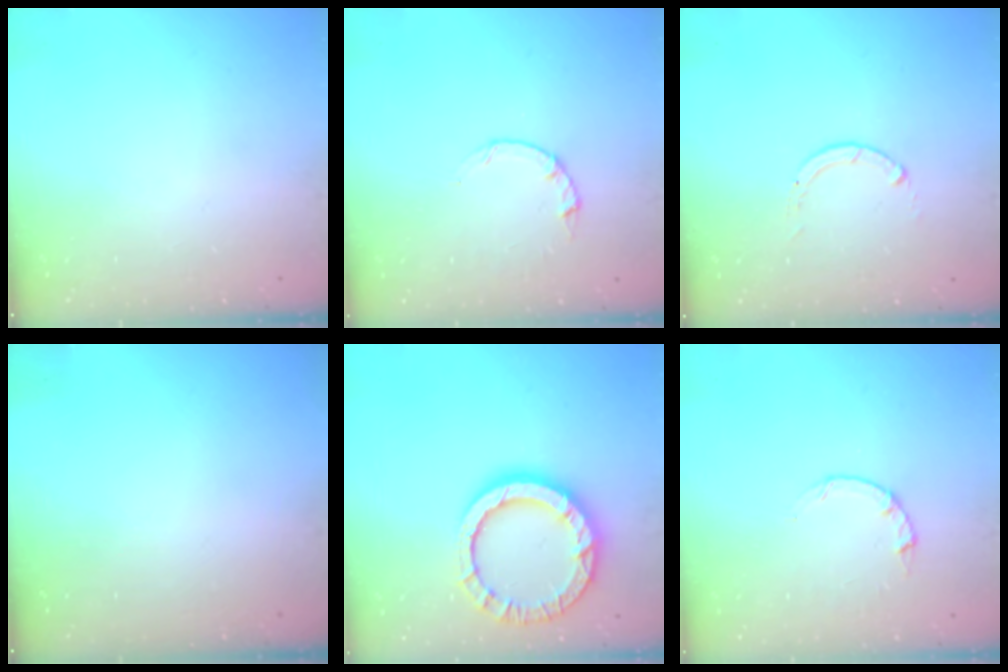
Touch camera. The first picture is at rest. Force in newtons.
{"total": 2.2, "press": 2.1, "slide": 0.4}
{"total": 0.0}
{"total": 0.0}
{"total": 13.5, "press": 13.5, "slide": 1.1}
{"total": 2.2, "press": 2.1, "slide": 0.4}